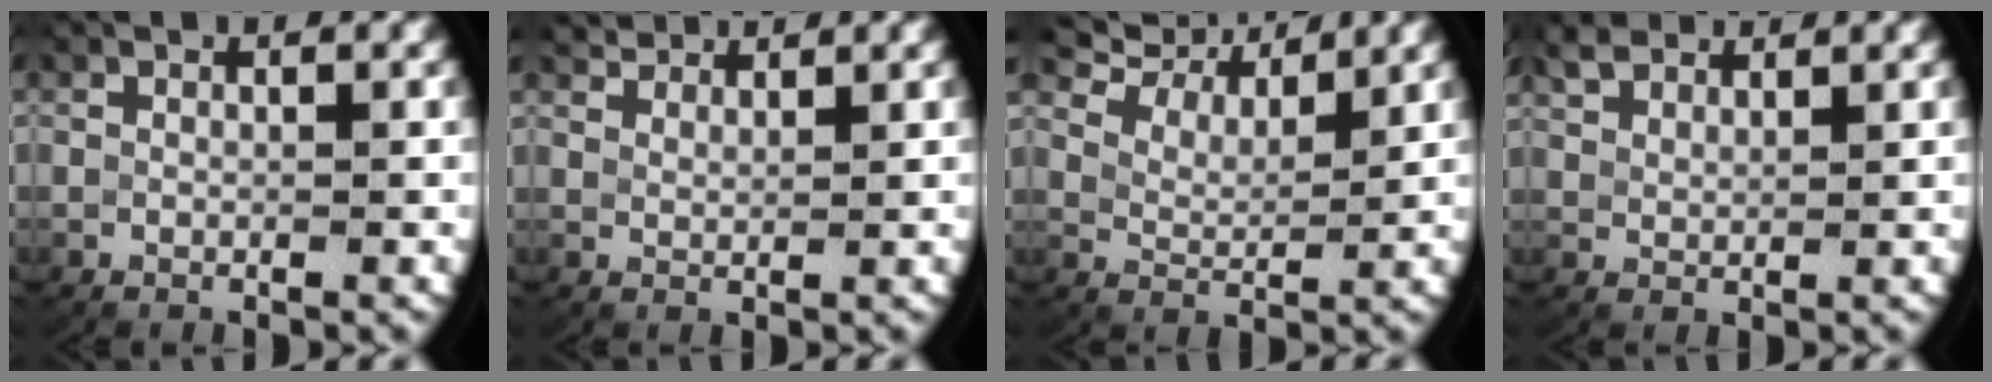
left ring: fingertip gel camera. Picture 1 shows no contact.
{"total": 2.9, "force": [2.9, 0.0, 0.4], "torque": [-0.007, -0.002, 0.056]}
{"total": 5.8, "force": [4.5, 2.4, 2.8], "torque": [-0.060, 0.009, 0.072]}
{"total": 2.7, "force": [2.7, 0.3, 0.5], "torque": [-0.014, -0.002, 0.054]}